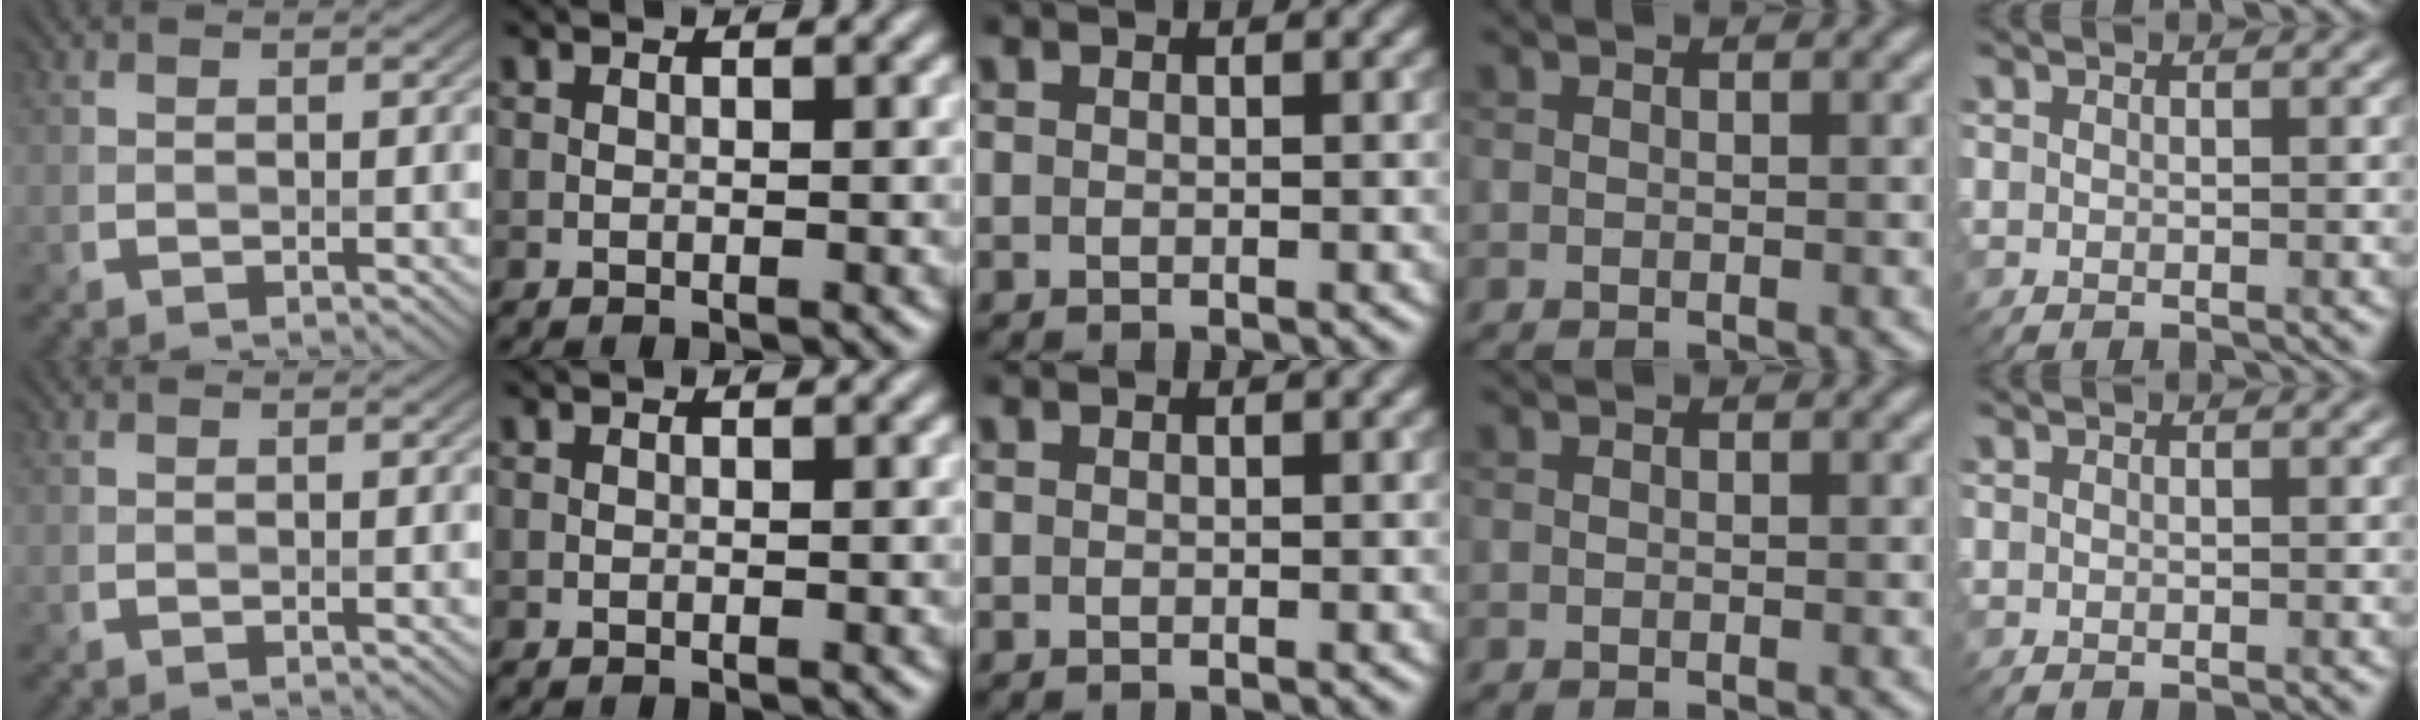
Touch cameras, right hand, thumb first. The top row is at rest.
{}